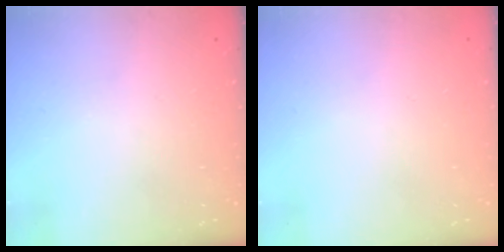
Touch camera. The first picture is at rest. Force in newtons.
{"total": 0.6, "press": 0.6, "slide": 0.2}